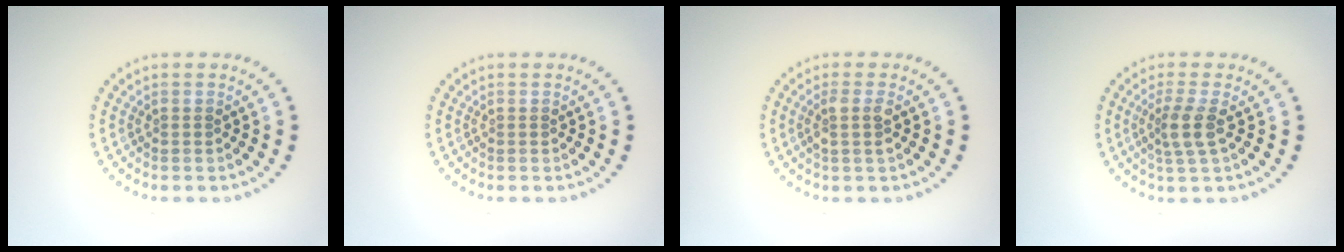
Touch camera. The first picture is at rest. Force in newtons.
{"total": 0.0}
{"total": 1.8, "press": 1.5, "slide": 0.9}
{"total": 2.5, "press": 2.0, "slide": 1.5}